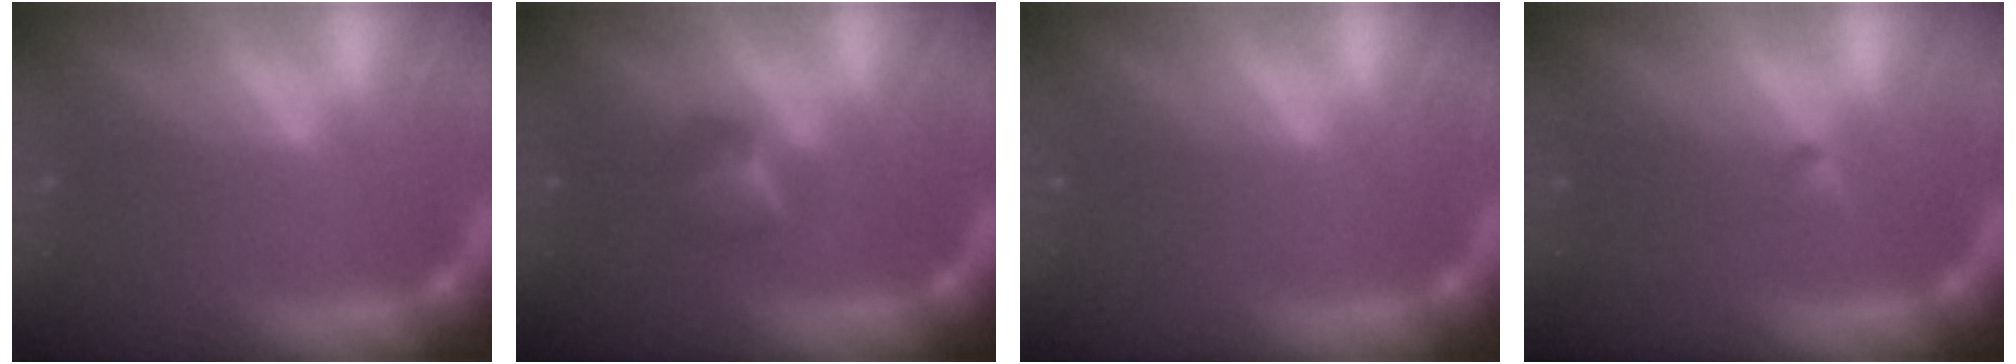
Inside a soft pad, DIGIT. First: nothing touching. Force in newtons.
{"total": 2.4}
{"total": 0.0}
{"total": 0.9}